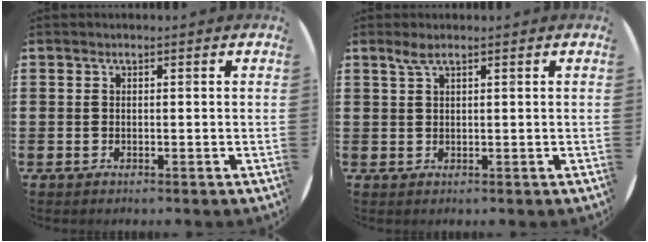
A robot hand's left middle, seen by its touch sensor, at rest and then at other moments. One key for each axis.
{"total": 1.5, "fx": 1.1, "fy": 0.1, "fz": 1.1, "tx": -0.022, "ty": 0.003, "tz": 0.019}